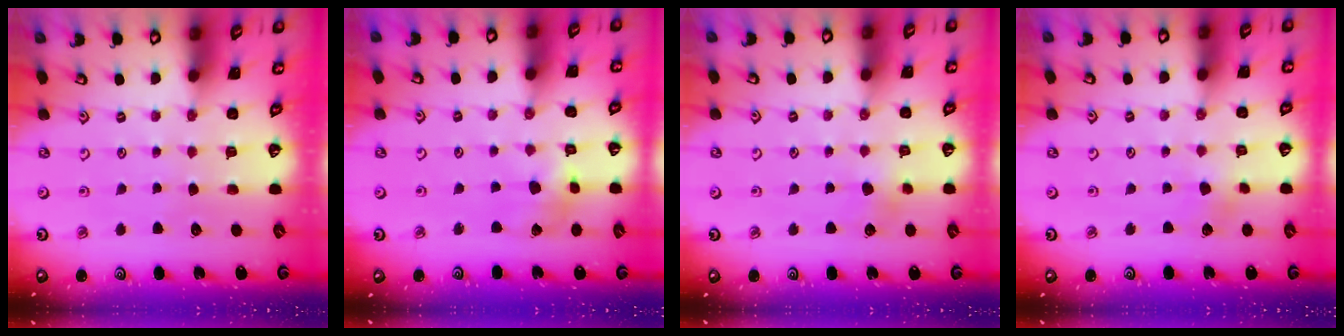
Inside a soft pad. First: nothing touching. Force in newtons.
{"total": 5.6, "press": 5.5, "slide": 0.7}
{"total": 3.5, "press": 3.4, "slide": 0.5}
{"total": 1.8, "press": 1.8, "slide": 0.2}